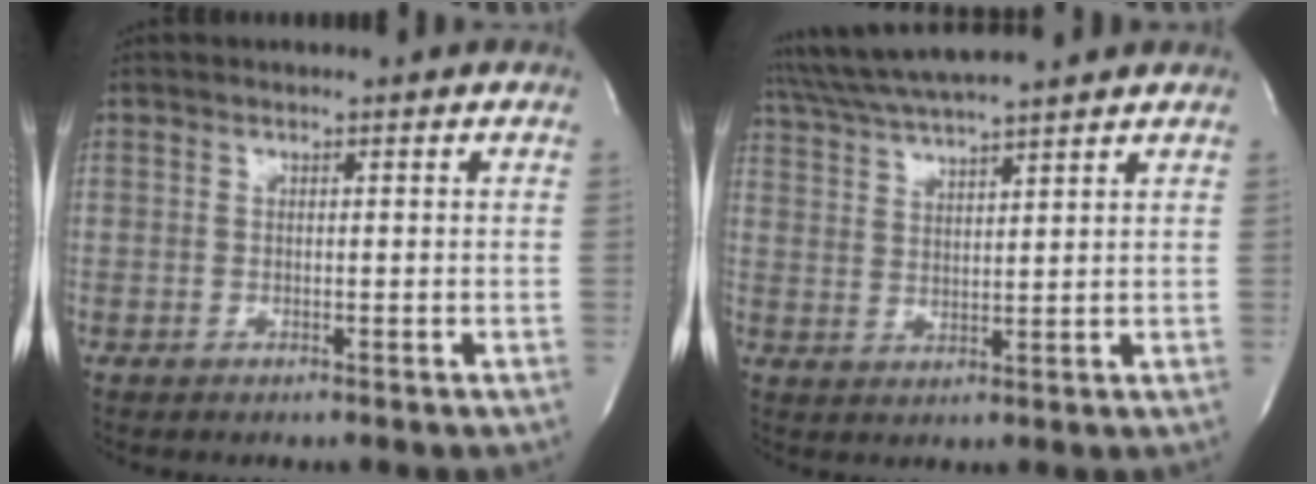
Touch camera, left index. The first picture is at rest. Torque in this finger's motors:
{"motor_torque": [0.14, -0.20, 0.53, 0.21]}